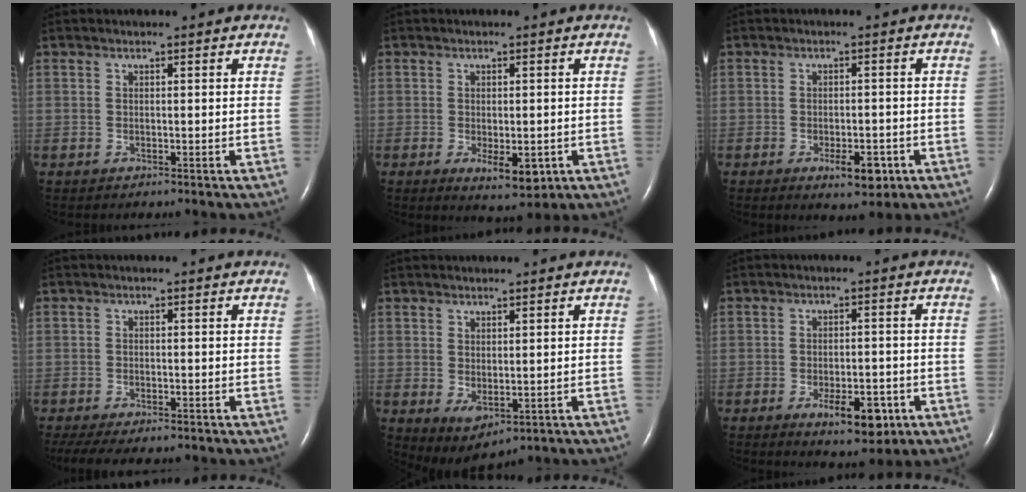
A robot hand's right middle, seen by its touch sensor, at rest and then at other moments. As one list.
[{"total": 5.1, "force": [-1.7, 1.9, 4.4], "torque": [-0.065, -0.010, -0.013]}, {"total": 4.7, "force": [-2.3, 1.8, 3.7], "torque": [-0.053, -0.003, -0.024]}, {"total": 10.2, "force": [-8.5, 2.8, 5.0], "torque": [-0.089, -0.010, -0.118]}, {"total": 4.1, "force": [-0.7, 1.8, 3.6], "torque": [-0.064, -0.010, 0.009]}, {"total": 6.9, "force": [-3.4, 2.6, 5.5], "torque": [-0.081, -0.006, -0.042]}]